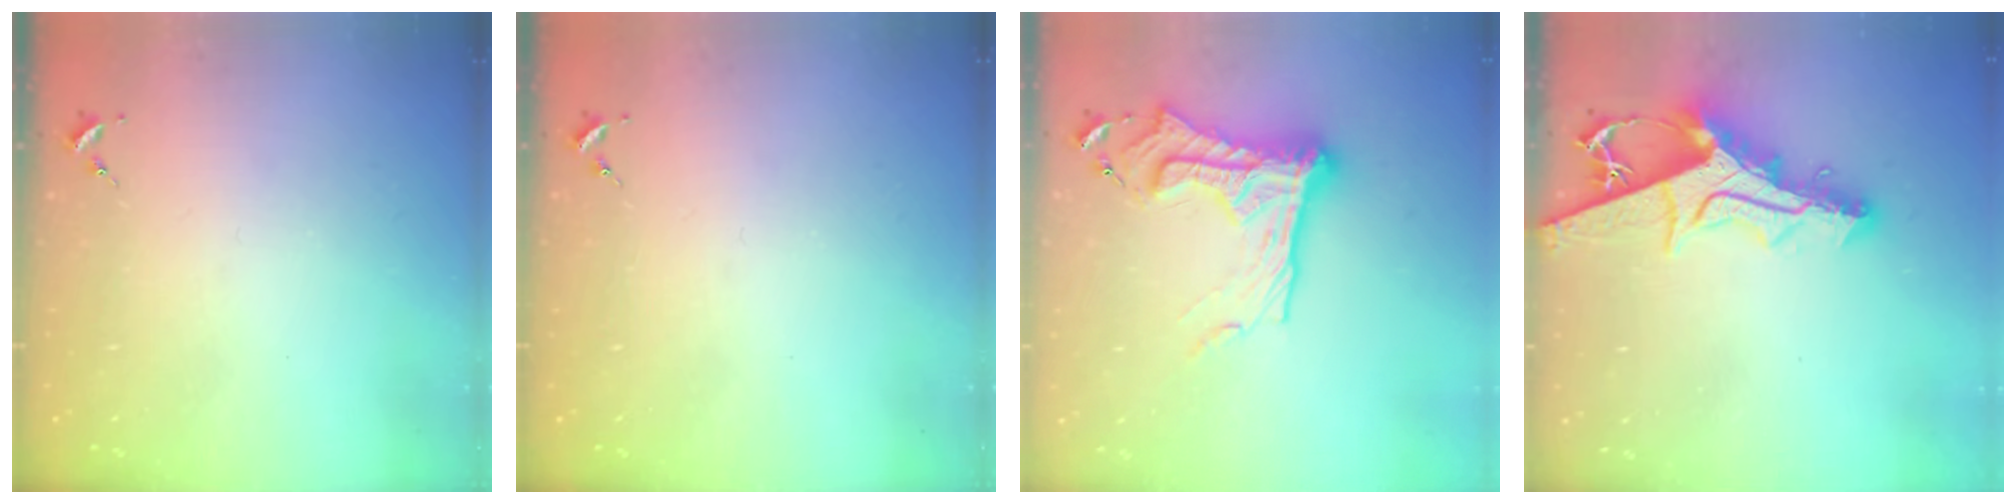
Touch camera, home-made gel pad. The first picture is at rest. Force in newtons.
{"total": 0.0}
{"total": 19.7, "press": 19.6, "slide": 1.9}
{"total": 16.7, "press": 16.7, "slide": 1.1}